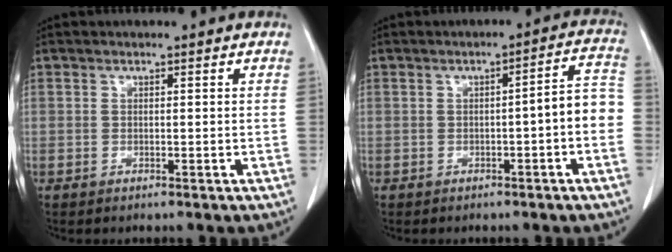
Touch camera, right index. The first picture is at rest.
{"total": 5.5, "force": [-1.3, 0.5, 5.3], "torque": [-0.059, 0.025, -0.021]}